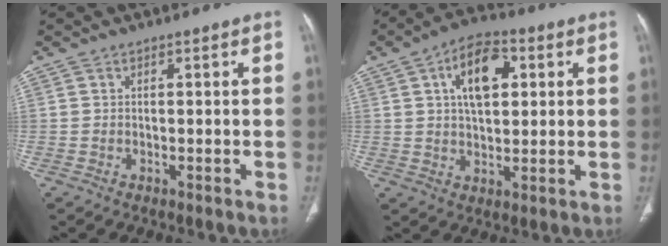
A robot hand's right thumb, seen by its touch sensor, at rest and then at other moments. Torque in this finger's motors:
{"motor_torque": [-0.64, 2.40, 0.02, 0.03, 0.11]}